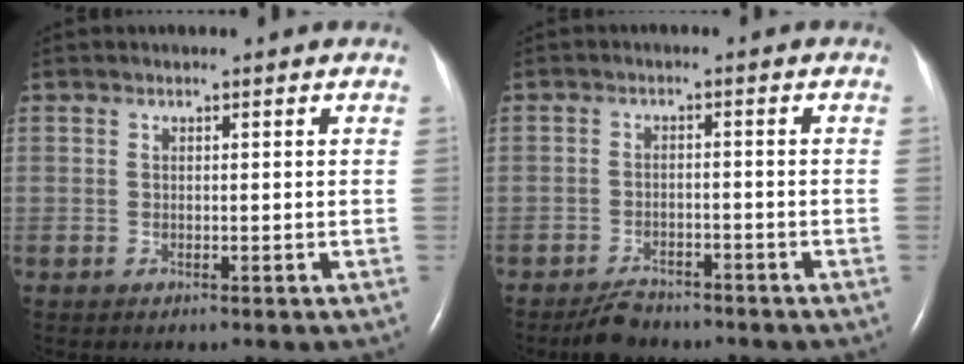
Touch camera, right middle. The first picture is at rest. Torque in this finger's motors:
{"motor_torque": [0.40, -0.44, 0.01, 0.00]}